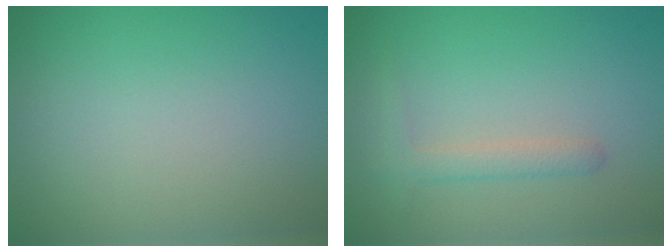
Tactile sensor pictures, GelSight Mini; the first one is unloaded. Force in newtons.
{"total": 1.8, "press": 1.8, "slide": 0.1}